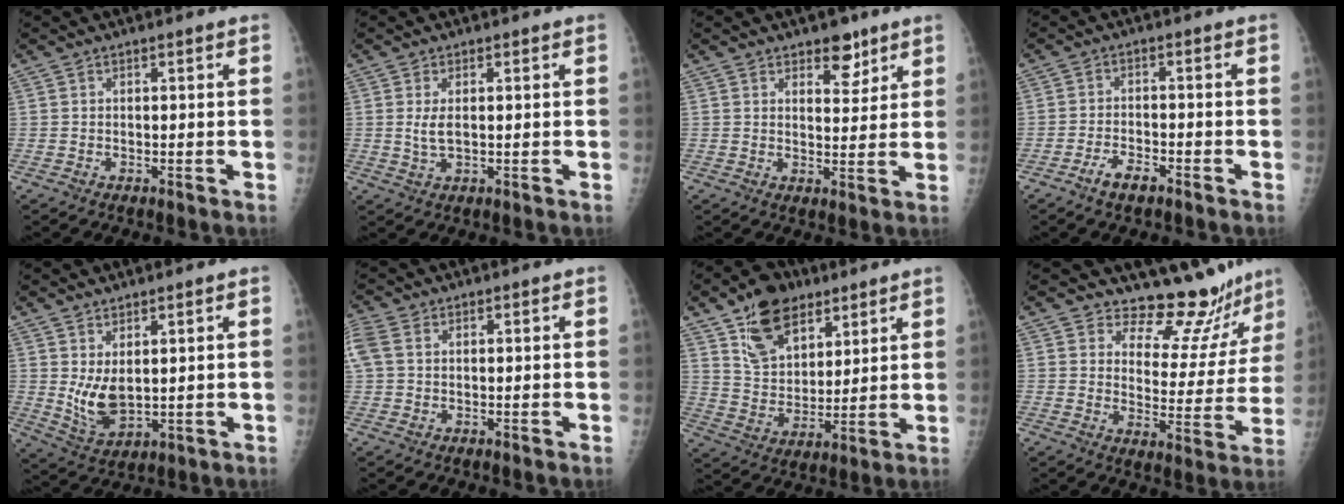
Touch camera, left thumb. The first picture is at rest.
{"total": 3.2, "force": [0.3, 1.4, 2.9], "torque": [-0.062, -0.007, 0.009]}
{"total": 5.3, "force": [3.6, 2.8, 2.7], "torque": [-0.010, -0.022, 0.051]}
{"total": 3.9, "force": [-2.8, 1.5, 2.4], "torque": [-0.050, 0.016, -0.050]}
{"total": 6.6, "force": [1.4, 3.5, 5.5], "torque": [-0.096, -0.022, 0.043]}
{"total": 5.3, "force": [1.4, 3.5, 3.7], "torque": [-0.115, 0.017, 0.032]}
{"total": 14.2, "force": [8.4, 8.8, 7.5], "torque": [-0.093, -0.036, 0.152]}
{"total": 11.9, "force": [11.3, 3.3, 1.5], "torque": [0.023, -0.110, 0.144]}